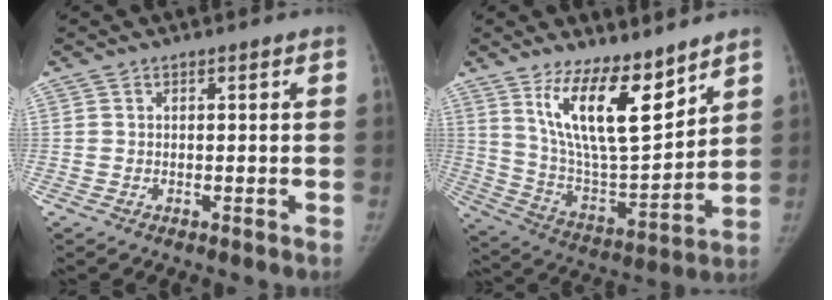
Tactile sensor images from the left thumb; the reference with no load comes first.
{"total": 16.8, "force": [10.6, 5.5, 11.8], "torque": [-0.169, -0.077, 0.207]}